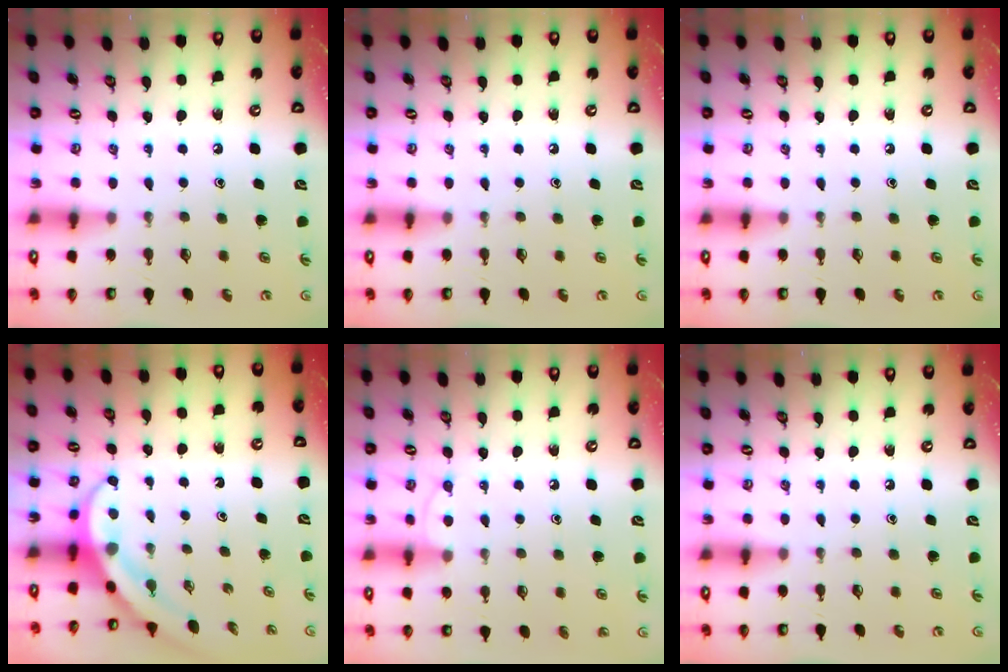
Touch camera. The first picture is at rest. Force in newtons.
{"total": 0.0}
{"total": 0.0}
{"total": 4.0, "press": 4.0, "slide": 0.4}
{"total": 7.2, "press": 7.1, "slide": 0.7}
{"total": 0.0}